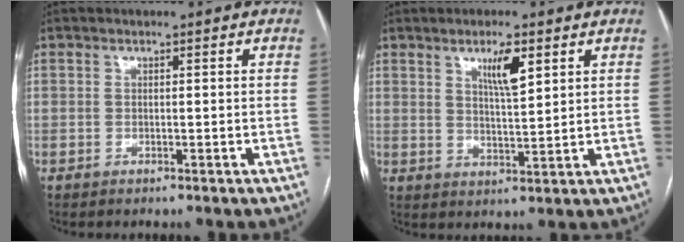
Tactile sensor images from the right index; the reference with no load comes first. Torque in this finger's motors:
{"motor_torque": [0.17, 0.20, 0.25, 0.08]}